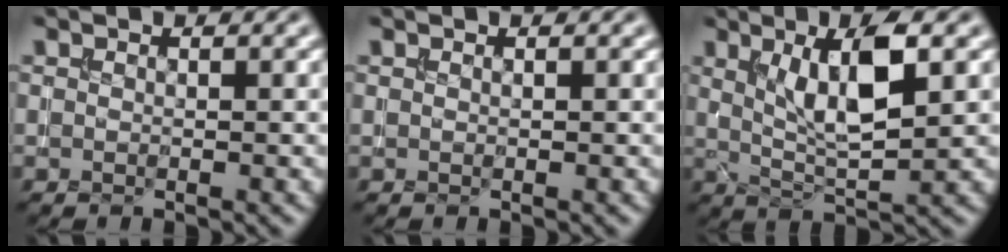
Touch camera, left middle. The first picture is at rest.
{"total": 0.0}
{"total": 6.7, "force": [1.9, 1.8, 6.2], "torque": [-0.106, -0.002, 0.035]}